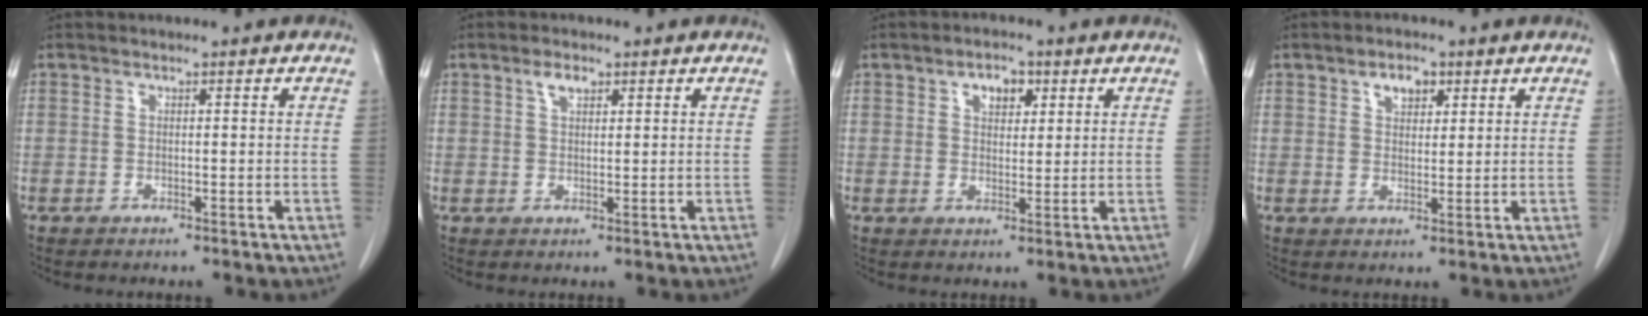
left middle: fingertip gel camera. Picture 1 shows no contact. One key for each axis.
{"total": 2.2, "fx": 1.3, "fy": 1.0, "fz": 1.4, "tx": -0.032, "ty": 0.003, "tz": 0.026}
{"total": 3.6, "fx": 1.7, "fy": 2.2, "fz": 2.4, "tx": -0.037, "ty": 0.007, "tz": 0.028}
{"total": 3.2, "fx": 1.7, "fy": 1.9, "fz": 1.9, "tx": -0.031, "ty": 0.004, "tz": 0.030}